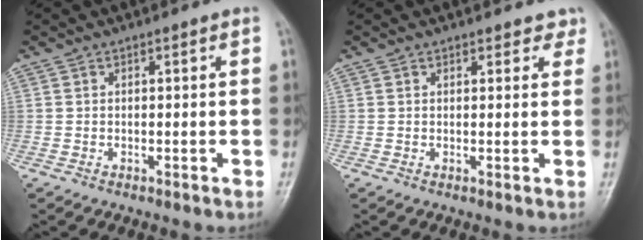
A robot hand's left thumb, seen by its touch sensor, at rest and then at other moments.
{"total": 2.6, "force": [2.1, 1.4, 0.5], "torque": [0.023, -0.008, 0.015]}